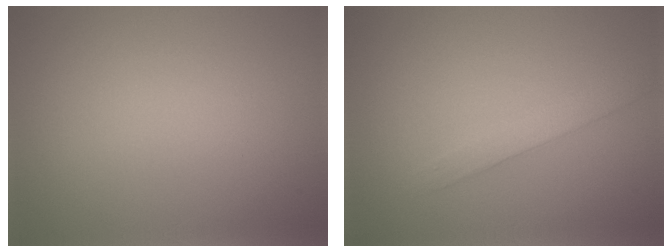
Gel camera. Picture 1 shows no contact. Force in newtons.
{"total": 2.0, "press": 2.0, "slide": 0.0}